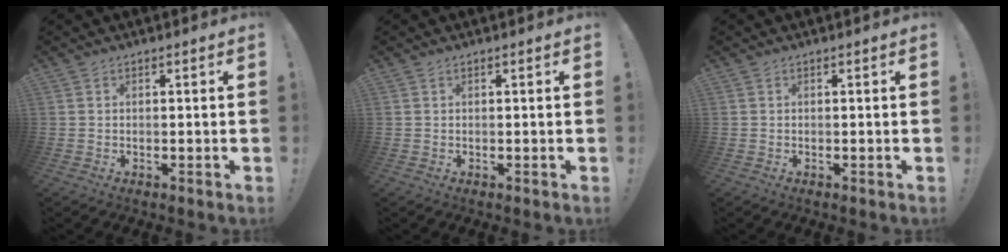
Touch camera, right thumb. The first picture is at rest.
{"total": 0.0}
{"total": 0.0}